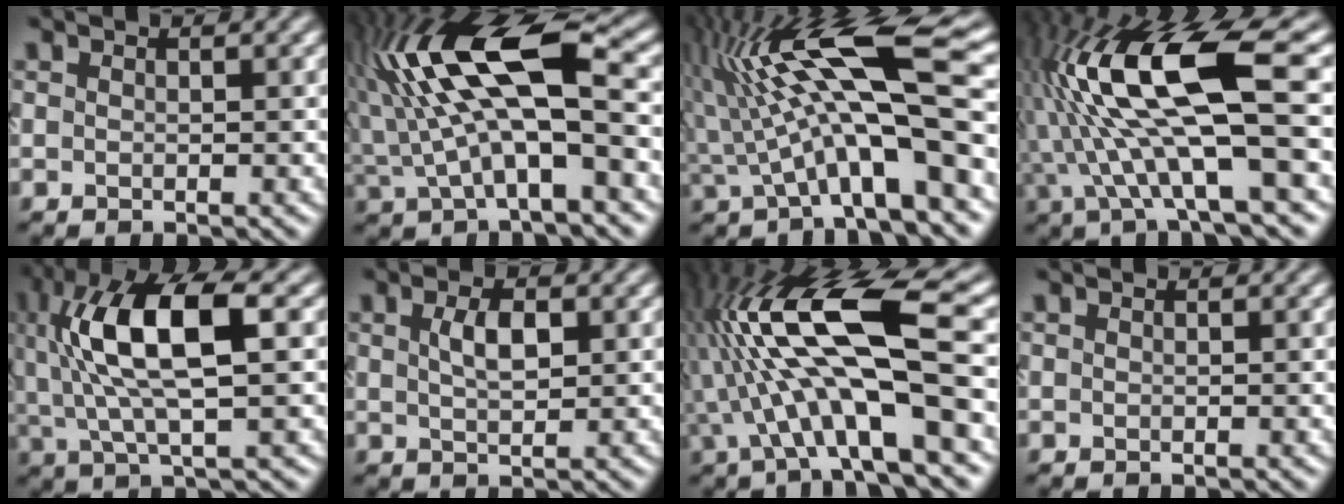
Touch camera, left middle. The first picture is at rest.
{"total": 12.4, "force": [2.1, 4.9, 11.2], "torque": [-0.216, 0.022, 0.029]}
{"total": 12.3, "force": [2.2, 3.2, 11.7], "torque": [-0.202, 0.011, 0.033]}
{"total": 12.5, "force": [1.0, 3.6, 11.9], "torque": [-0.226, 0.019, 0.014]}
{"total": 10.3, "force": [2.6, 3.5, 9.3], "torque": [-0.187, 0.011, 0.044]}
{"total": 2.6, "force": [1.0, 1.0, 2.2], "torque": [-0.049, 0.005, 0.018]}
{"total": 12.6, "force": [0.7, 3.6, 12.1], "torque": [-0.219, 0.030, 0.004]}
{"total": 0.0}